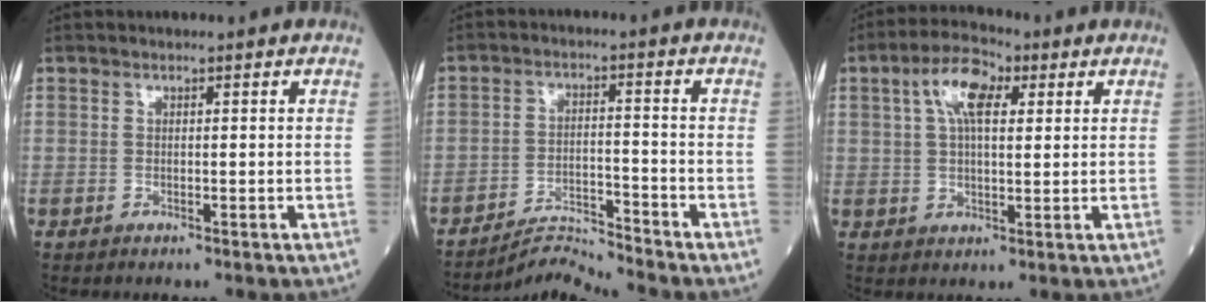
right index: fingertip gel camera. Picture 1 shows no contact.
{"total": 5.5, "force": [-5.0, -2.0, -1.2], "torque": [0.008, -0.009, -0.087]}
{"total": 7.8, "force": [2.9, 3.2, 6.5], "torque": [-0.128, 0.022, 0.050]}